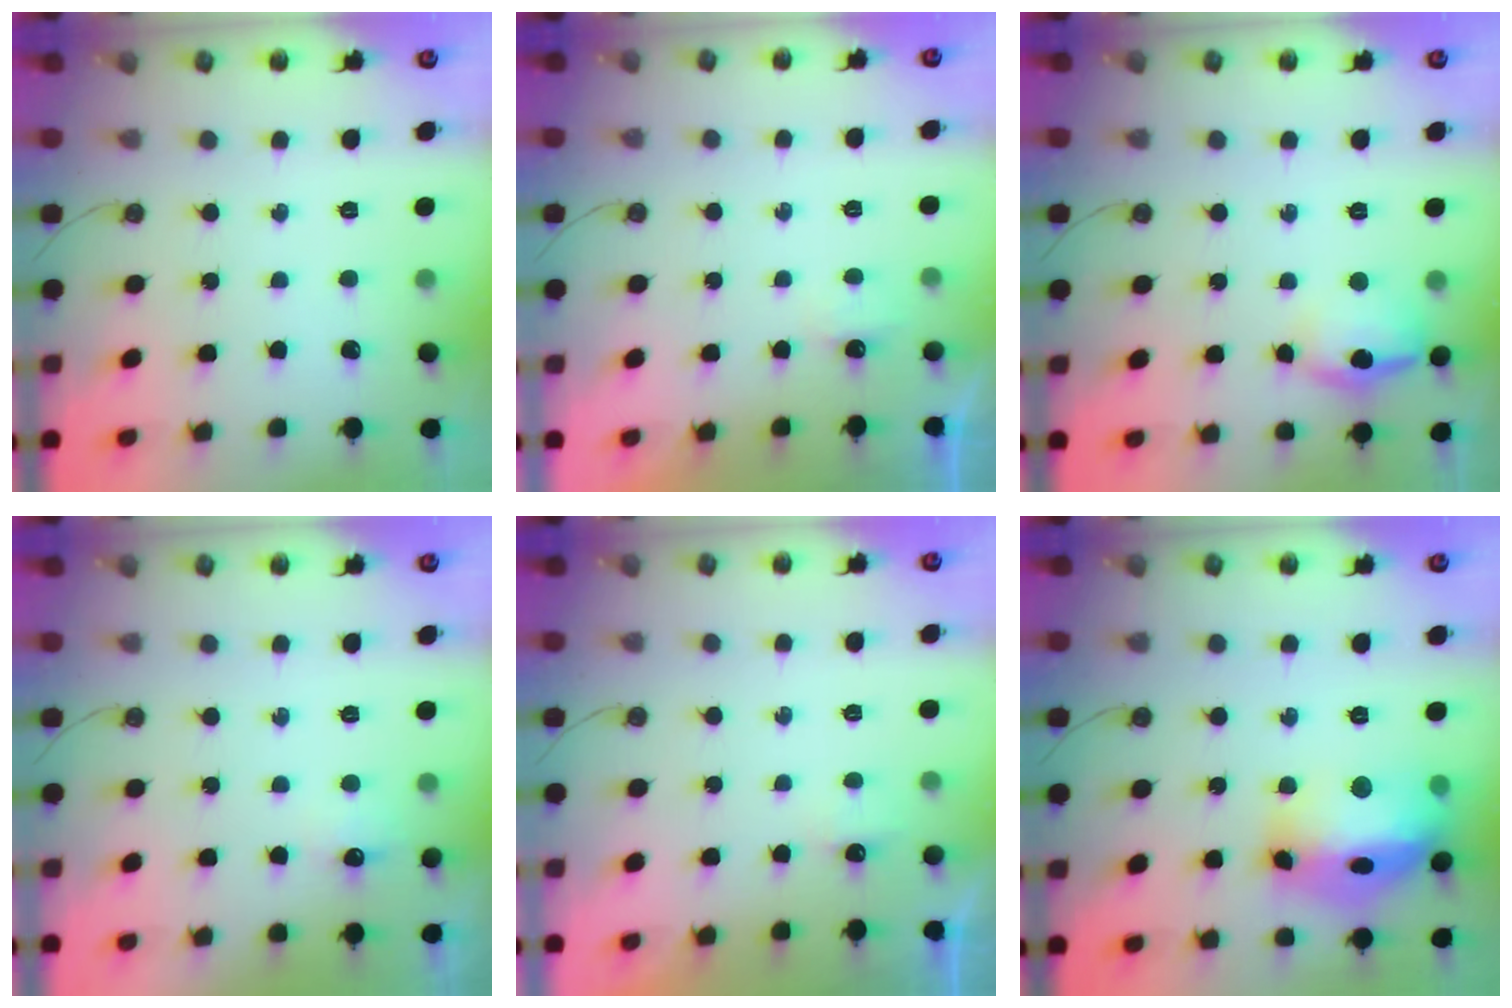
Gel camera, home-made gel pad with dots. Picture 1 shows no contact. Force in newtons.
{"total": 2.6, "press": 2.6, "slide": 0.4}
{"total": 13.1, "press": 11.5, "slide": 6.3}
{"total": 5.2, "press": 5.1, "slide": 0.7}
{"total": 2.8, "press": 2.8, "slide": 0.4}
{"total": 18.8, "press": 18.7, "slide": 1.9}